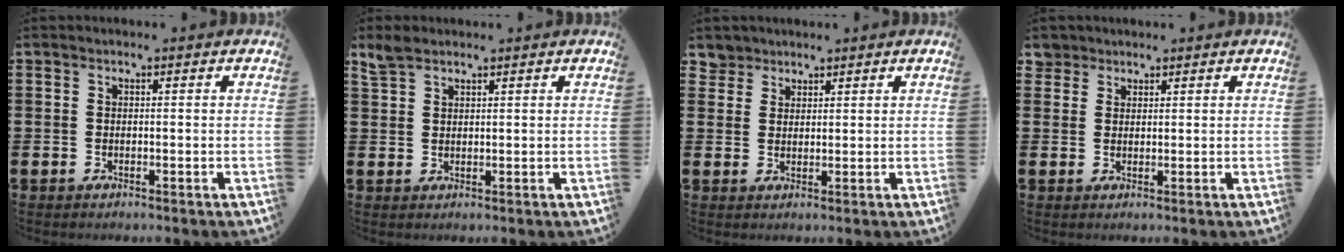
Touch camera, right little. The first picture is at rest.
{"total": 2.0, "force": [1.8, 0.7, 0.4], "torque": [-0.008, 0.003, 0.034]}
{"total": 3.0, "force": [2.6, 1.4, -0.3], "torque": [0.008, -0.006, 0.049]}
{"total": 2.4, "force": [2.1, 1.3, -0.1], "torque": [0.008, 0.000, 0.037]}